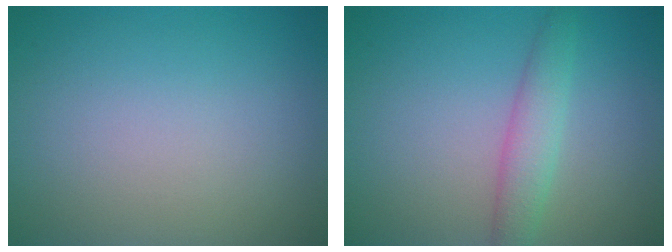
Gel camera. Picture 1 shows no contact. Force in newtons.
{"total": 2.7, "press": 2.7, "slide": 0.1}